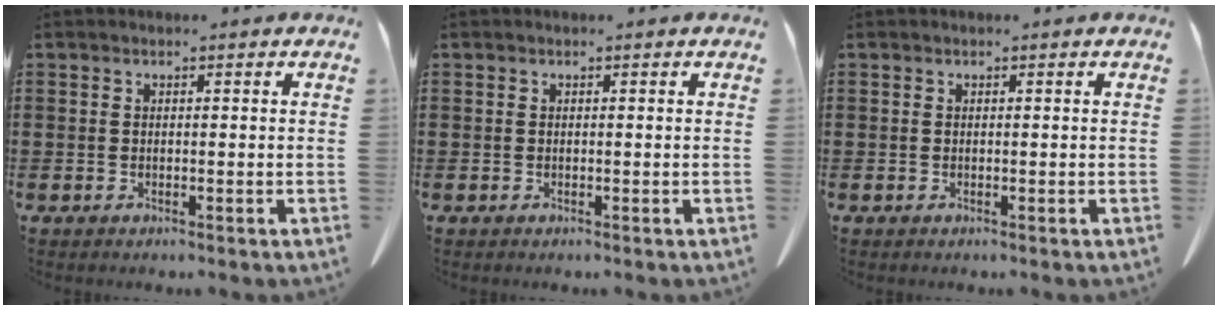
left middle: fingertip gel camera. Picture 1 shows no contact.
{"total": 0.0}
{"total": 0.0}